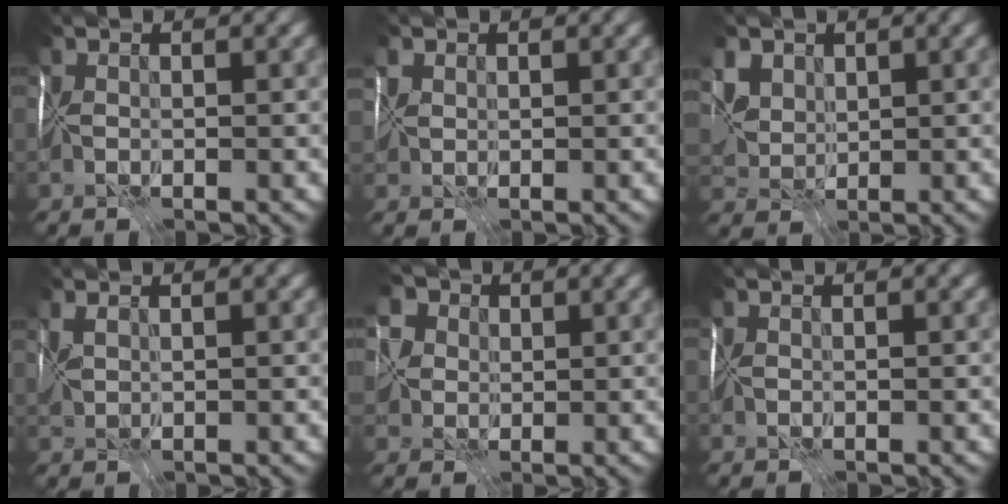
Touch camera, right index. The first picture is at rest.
{"total": 1.2, "force": [1.0, 0.7, 0.3], "torque": [-0.013, 0.004, 0.020]}
{"total": 3.4, "force": [2.3, 2.1, 1.5], "torque": [-0.047, 0.004, 0.051]}
{"total": 0.9, "force": [0.8, -0.1, 0.3], "torque": [-0.005, -0.001, 0.024]}
{"total": 5.2, "force": [2.2, 4.1, 2.3], "torque": [-0.035, 0.017, 0.022]}
{"total": 0.0}